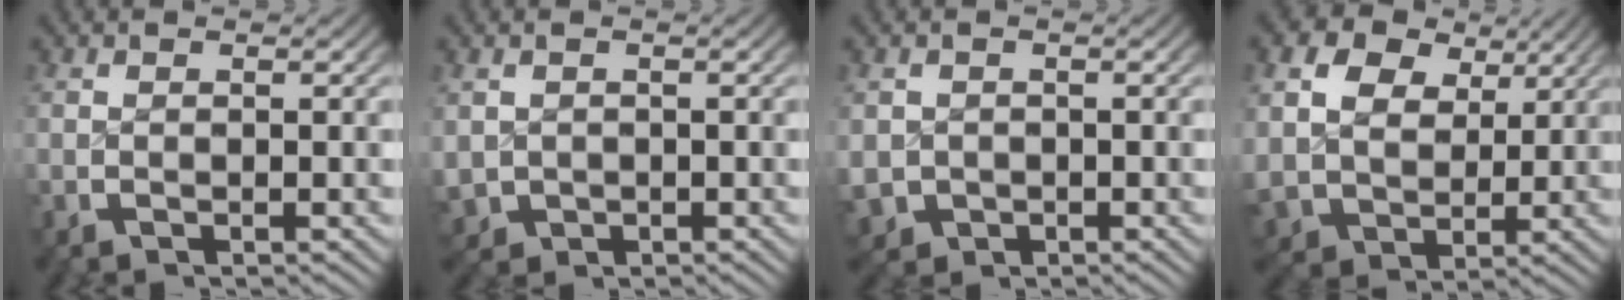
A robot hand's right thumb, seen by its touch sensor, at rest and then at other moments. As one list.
[{"total": 2.9, "force": [-0.5, 2.7, 0.8], "torque": [-0.029, -0.023, 0.005]}, {"total": 4.1, "force": [-1.2, 3.7, 1.2], "torque": [-0.037, -0.029, -0.007]}, {"total": 8.5, "force": [1.9, 7.1, 4.2], "torque": [-0.108, -0.036, 0.048]}]